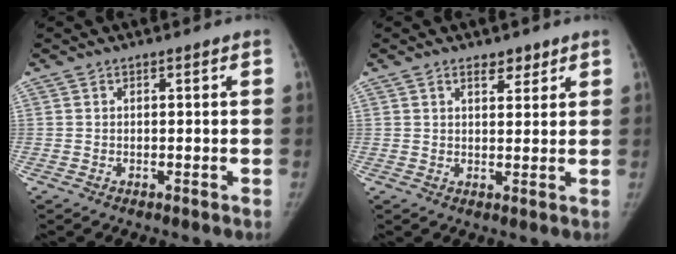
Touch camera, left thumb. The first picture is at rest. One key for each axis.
{"total": 3.5, "fx": 2.4, "fy": 1.8, "fz": 1.8, "tx": -0.008, "ty": -0.016, "tz": 0.038}